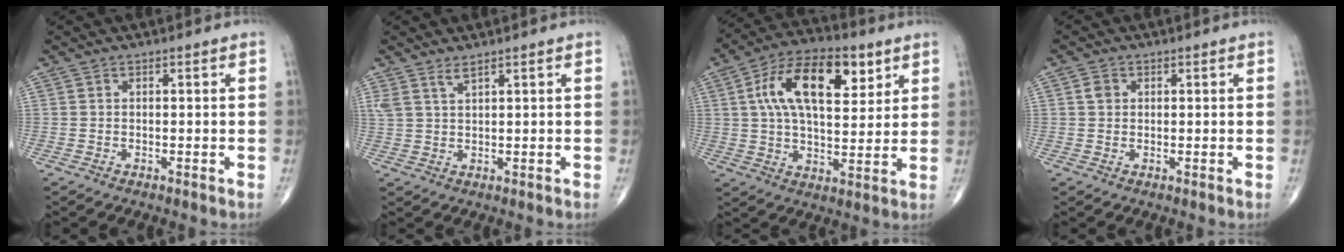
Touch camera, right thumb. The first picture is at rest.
{"total": 2.4, "force": [1.9, 0.4, 1.4], "torque": [-0.031, -0.007, 0.044]}
{"total": 17.8, "force": [6.3, 8.9, 14.1], "torque": [-0.217, -0.003, 0.103]}
{"total": 1.9, "force": [0.5, 1.6, 0.9], "torque": [-0.011, 0.001, 0.007]}